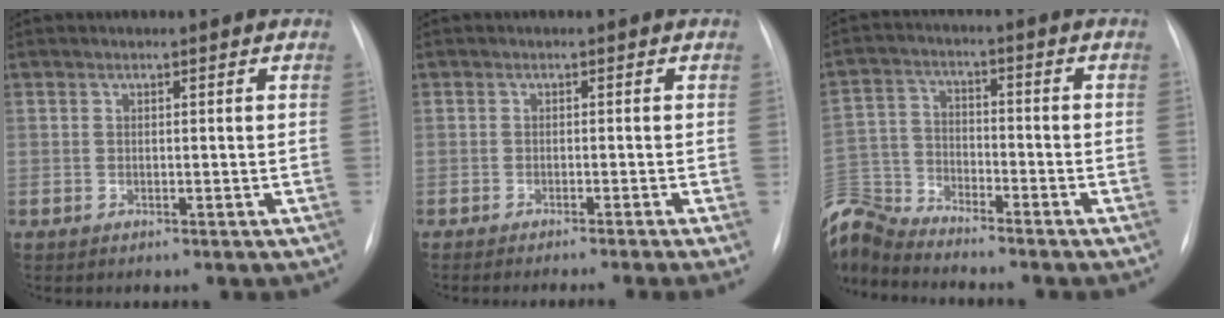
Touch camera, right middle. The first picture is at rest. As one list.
[{"total": 7.0, "force": [-5.8, -1.4, 3.7], "torque": [-0.018, -0.011, -0.079]}, {"total": 11.2, "force": [-11.0, 1.5, 1.4], "torque": [-0.045, 0.021, -0.216]}]